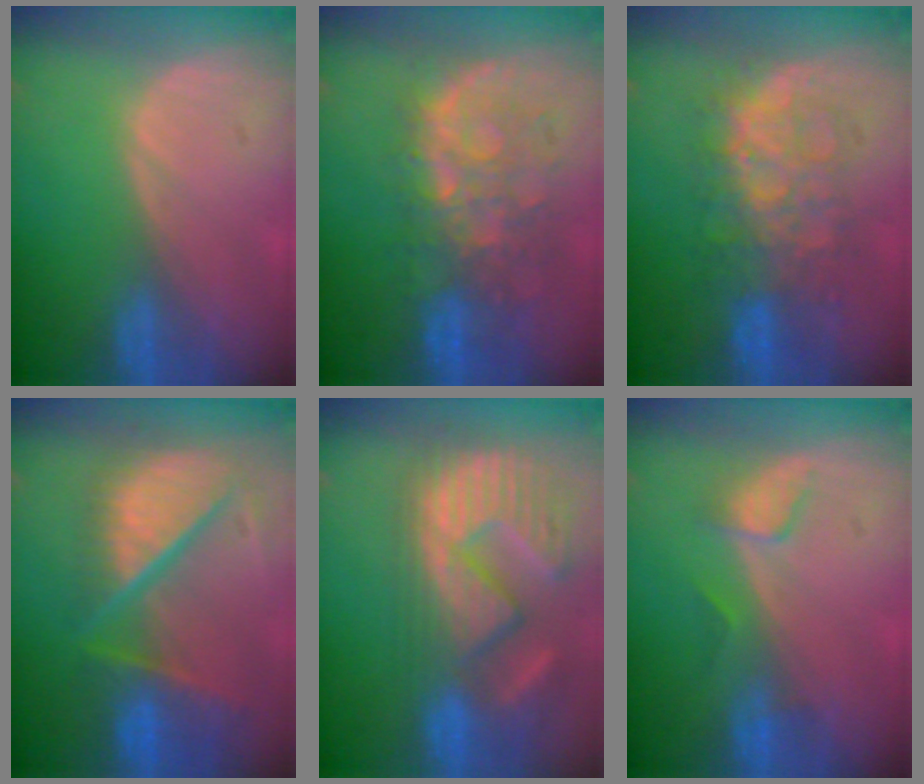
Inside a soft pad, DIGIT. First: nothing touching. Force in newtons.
{"total": 9.5, "press": 8.8, "slide": 3.6}
{"total": 8.3, "press": 8.3, "slide": 0.2}
{"total": 11.7, "press": 10.0, "slide": 6.1}
{"total": 14.6, "press": 12.4, "slide": 7.8}
{"total": 2.8, "press": 2.7, "slide": 0.4}